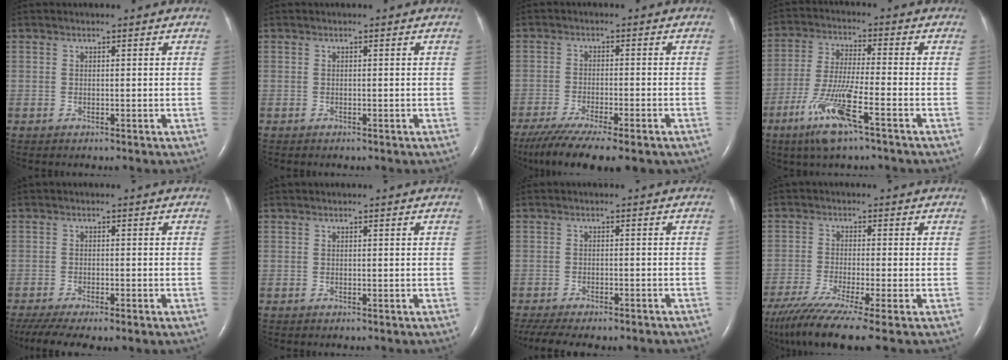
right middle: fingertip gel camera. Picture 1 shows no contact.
{"total": 0.0}
{"total": 14.4, "force": [-10.9, 2.8, 9.0], "torque": [-0.154, -0.028, -0.168]}
{"total": 10.5, "force": [-5.4, 0.5, 8.9], "torque": [-0.189, -0.019, -0.104]}
{"total": 9.8, "force": [-7.0, 2.6, 6.4], "torque": [-0.115, -0.013, -0.107]}
{"total": 0.0}
{"total": 13.0, "force": [-10.7, 3.7, 6.5], "torque": [-0.123, -0.009, -0.141]}
{"total": 12.3, "force": [-8.9, -0.1, 8.5], "torque": [-0.152, -0.035, -0.149]}